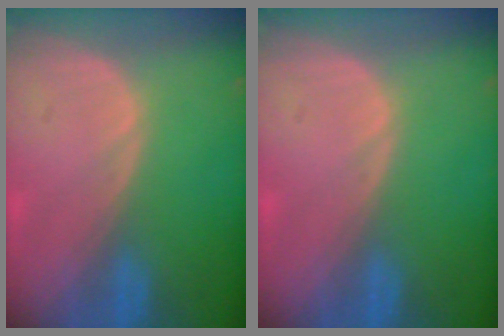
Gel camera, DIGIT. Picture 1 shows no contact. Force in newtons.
{"total": 0.0}